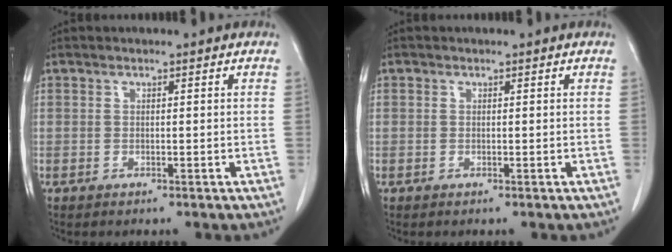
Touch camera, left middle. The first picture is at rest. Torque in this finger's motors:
{"motor_torque": [-0.15, 0.17, -0.11, 0.01]}